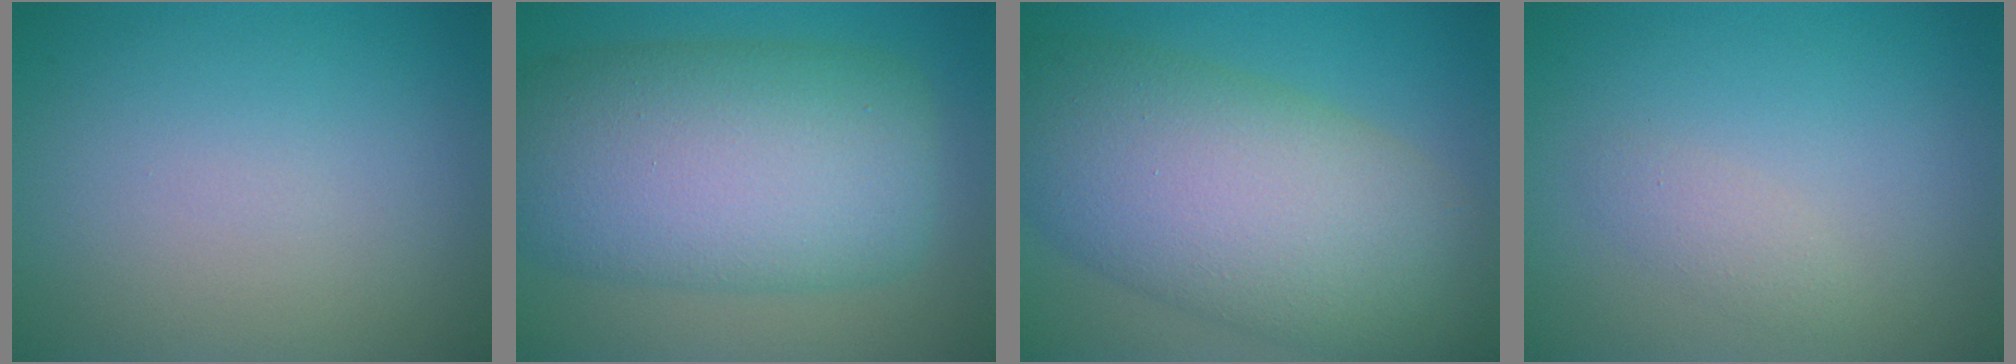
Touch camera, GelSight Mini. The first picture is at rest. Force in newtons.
{"total": 12.3, "press": 12.3, "slide": 0.4}
{"total": 12.4, "press": 12.3, "slide": 0.4}
{"total": 1.3, "press": 1.3, "slide": 0.0}